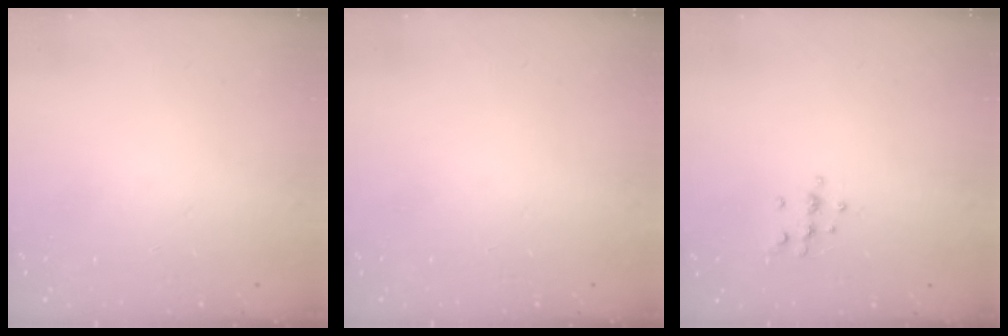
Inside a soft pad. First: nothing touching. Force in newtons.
{"total": 0.0}
{"total": 7.0, "press": 7.0, "slide": 0.6}